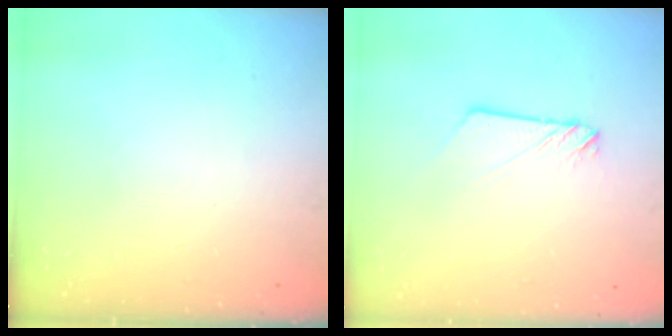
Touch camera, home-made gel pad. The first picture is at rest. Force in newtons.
{"total": 3.0, "press": 3.0, "slide": 0.2}